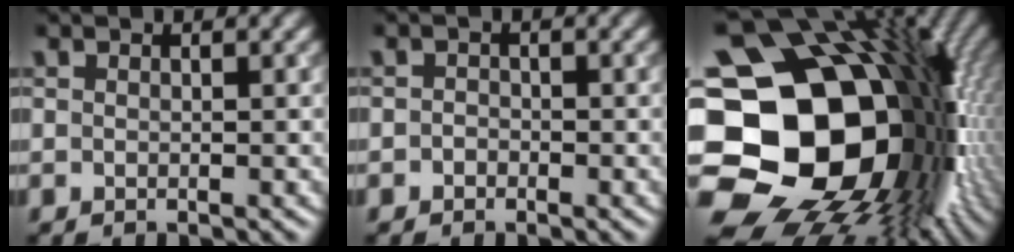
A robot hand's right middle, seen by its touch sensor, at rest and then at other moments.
{"total": 0.9, "force": [-0.4, 0.7, 0.2], "torque": [-0.002, -0.002, -0.010]}
{"total": 23.1, "force": [-3.5, 18.2, 13.7], "torque": [-0.228, -0.006, -0.090]}